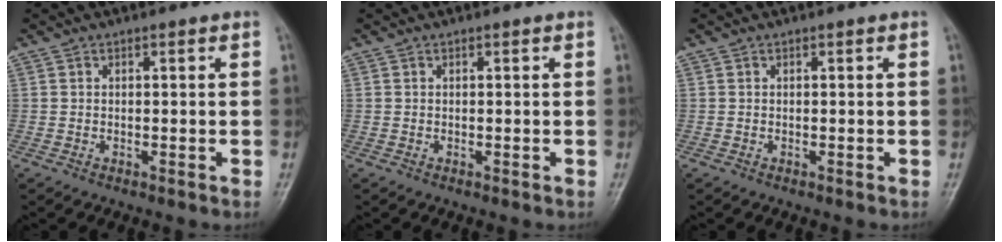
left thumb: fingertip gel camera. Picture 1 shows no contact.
{"total": 0.0}
{"total": 0.0}